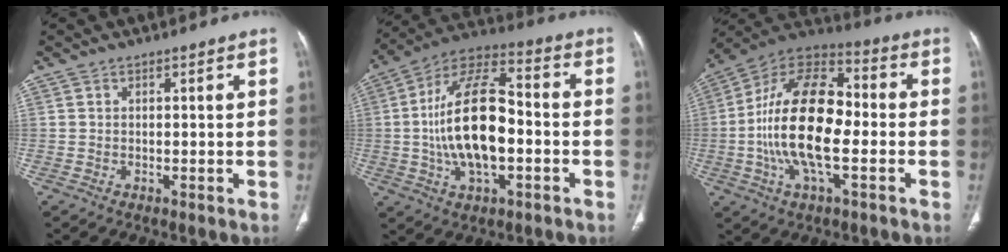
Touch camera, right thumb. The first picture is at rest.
{"total": 18.9, "force": [-2.3, 9.1, 16.4], "torque": [-0.300, 0.034, -0.043]}
{"total": 21.0, "force": [-2.8, 10.1, 18.1], "torque": [-0.322, 0.033, -0.055]}